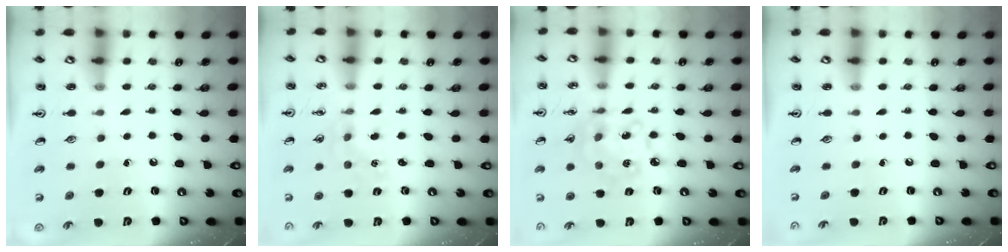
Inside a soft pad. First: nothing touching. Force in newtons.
{"total": 1.8, "press": 1.8, "slide": 0.2}
{"total": 9.8, "press": 9.7, "slide": 0.9}
{"total": 0.0}